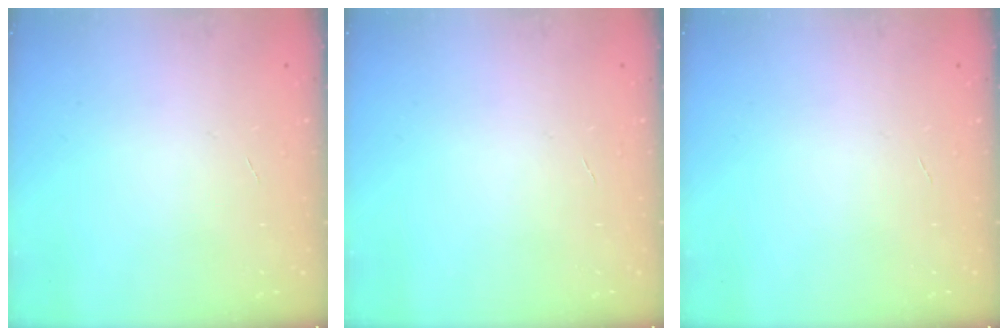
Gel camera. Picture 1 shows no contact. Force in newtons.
{"total": 0.0}
{"total": 0.0}